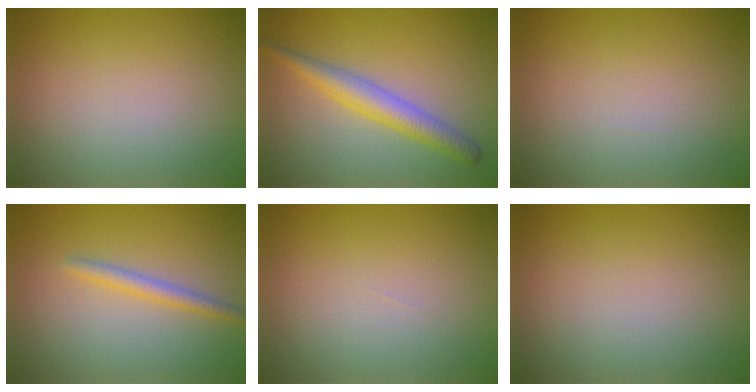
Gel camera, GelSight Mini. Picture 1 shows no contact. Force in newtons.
{"total": 3.4, "press": 3.4, "slide": 0.1}
{"total": 0.0}
{"total": 1.8, "press": 1.8, "slide": 0.0}
{"total": 0.0}
{"total": 0.0}